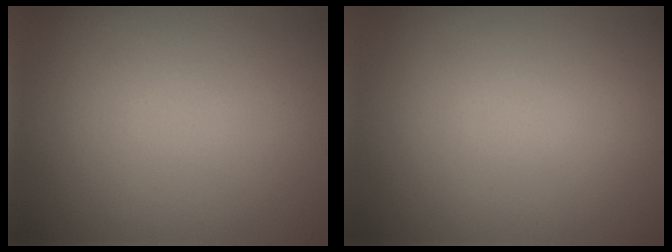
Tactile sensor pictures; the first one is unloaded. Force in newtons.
{"total": 0.0}